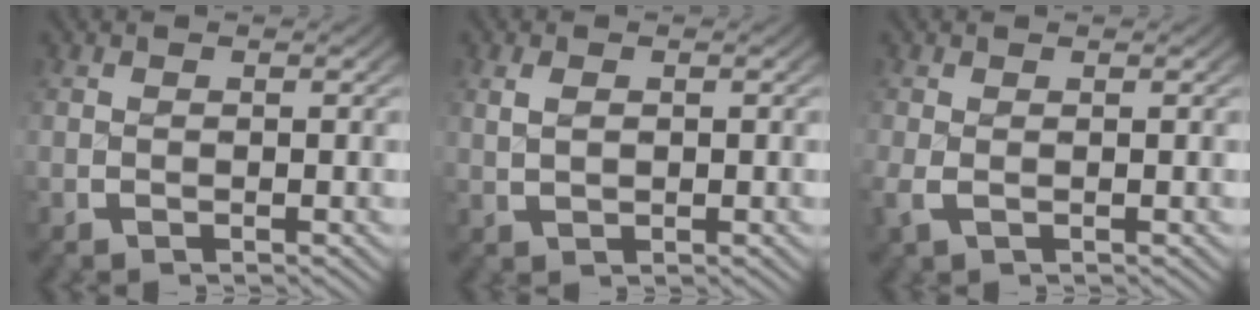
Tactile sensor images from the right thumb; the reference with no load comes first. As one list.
[{"total": 1.7, "force": [0.6, 1.1, 1.1], "torque": [-0.020, 0.000, 0.014]}, {"total": 1.3, "force": [-0.2, 0.8, 0.9], "torque": [-0.026, -0.005, -0.001]}]